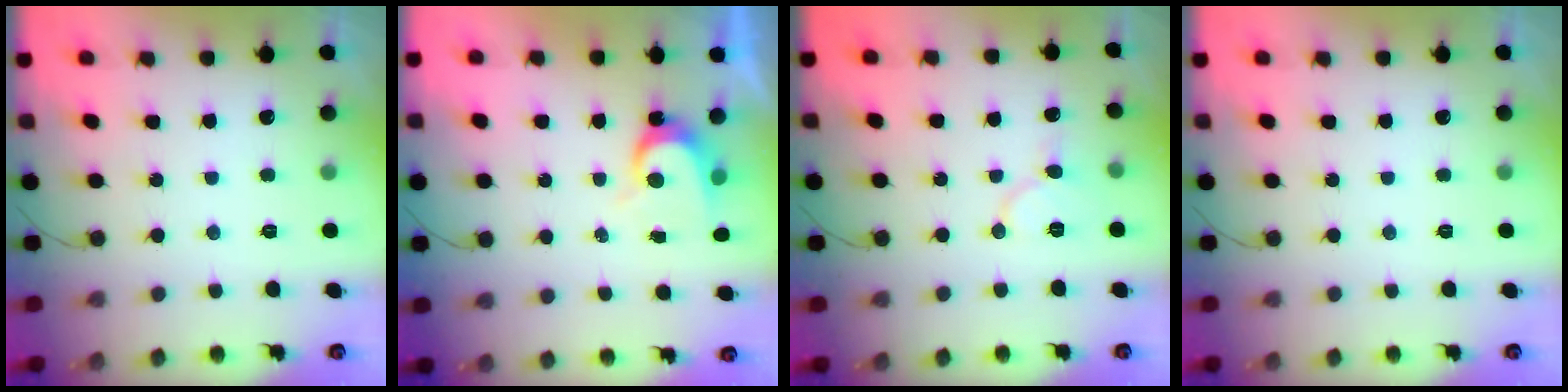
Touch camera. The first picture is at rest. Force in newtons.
{"total": 5.5, "press": 5.5, "slide": 0.3}
{"total": 7.6, "press": 7.5, "slide": 0.8}
{"total": 0.0}